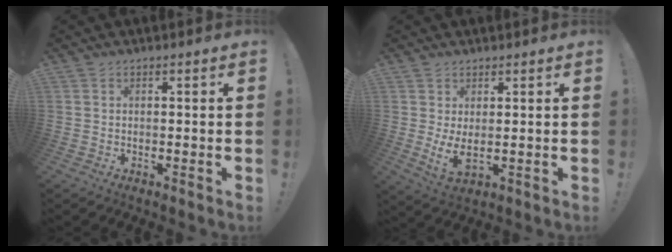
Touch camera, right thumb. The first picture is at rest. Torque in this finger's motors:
{"motor_torque": [0.83, 0.79, 0.34, -0.28, 0.04]}